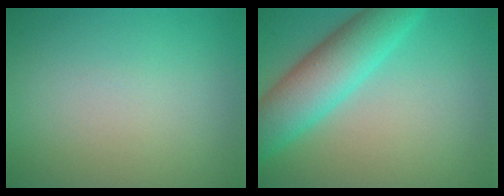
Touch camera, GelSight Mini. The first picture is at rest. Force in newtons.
{"total": 7.0, "press": 7.0, "slide": 0.2}